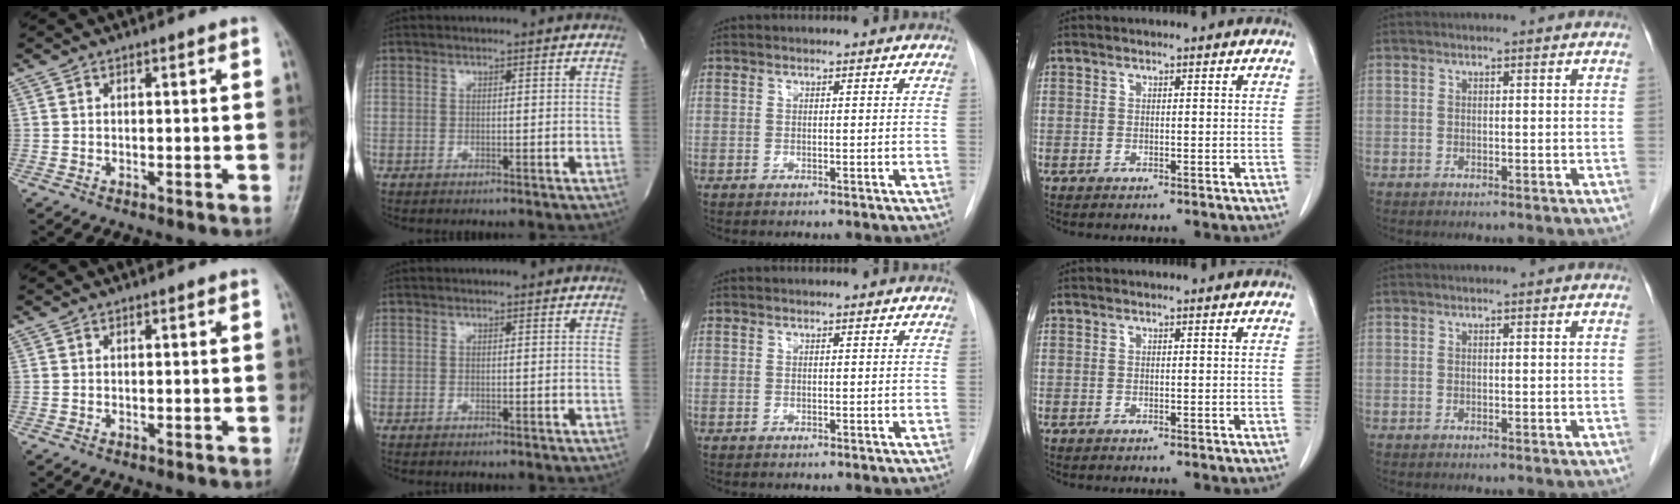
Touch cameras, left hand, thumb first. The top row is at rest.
{}